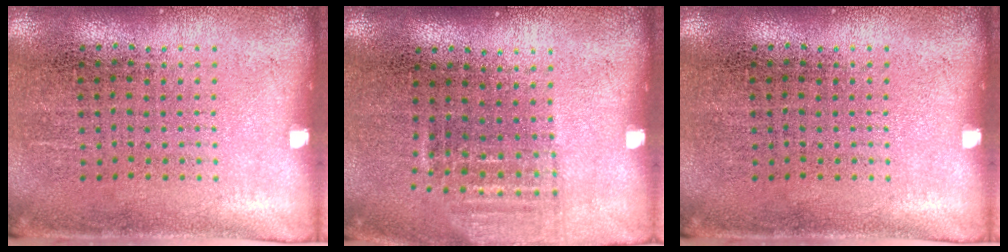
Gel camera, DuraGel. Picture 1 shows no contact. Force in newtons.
{"total": 1.0, "press": 0.9, "slide": 0.4}
{"total": 0.0}